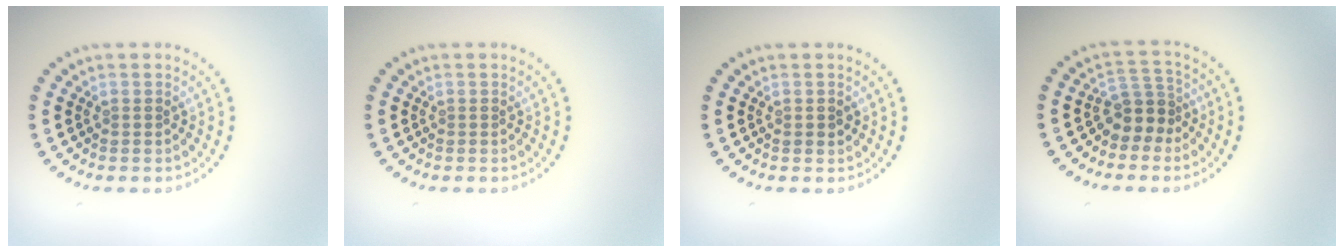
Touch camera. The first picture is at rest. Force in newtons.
{"total": 0.0}
{"total": 0.9, "press": 0.9, "slide": 0.1}
{"total": 2.9, "press": 2.3, "slide": 1.8}